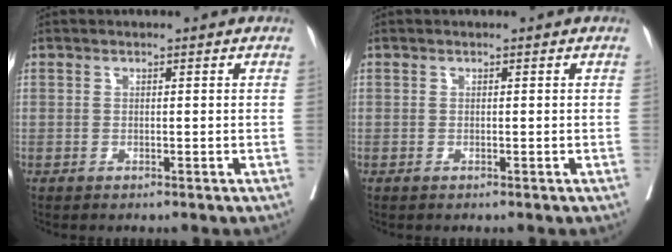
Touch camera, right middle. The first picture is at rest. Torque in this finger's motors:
{"motor_torque": [-0.02, 0.07, 0.01, 0.00]}